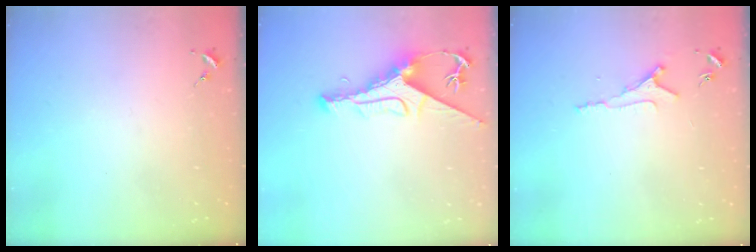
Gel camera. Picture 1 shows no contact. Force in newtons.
{"total": 10.2, "press": 10.1, "slide": 1.4}
{"total": 5.6, "press": 5.5, "slide": 0.8}